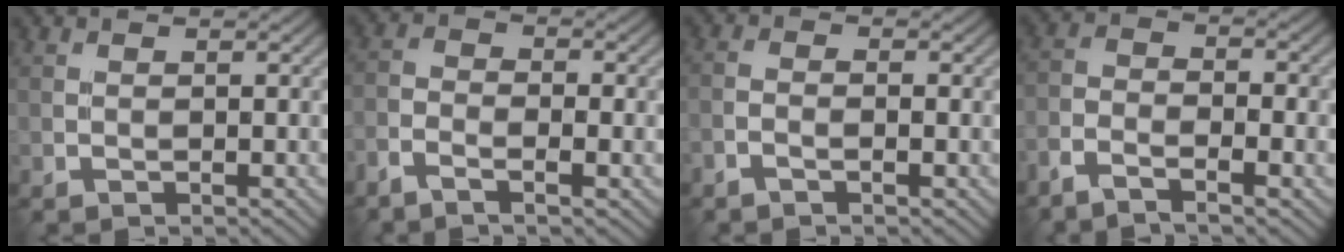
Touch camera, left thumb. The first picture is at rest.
{"total": 3.6, "force": [-2.4, 1.0, 2.5], "torque": [-0.058, -0.007, -0.058]}
{"total": 1.6, "force": [-1.0, 0.4, 1.2], "torque": [-0.026, 0.002, -0.024]}
{"total": 4.8, "force": [-3.5, 1.3, 3.0], "torque": [-0.070, -0.008, -0.079]}